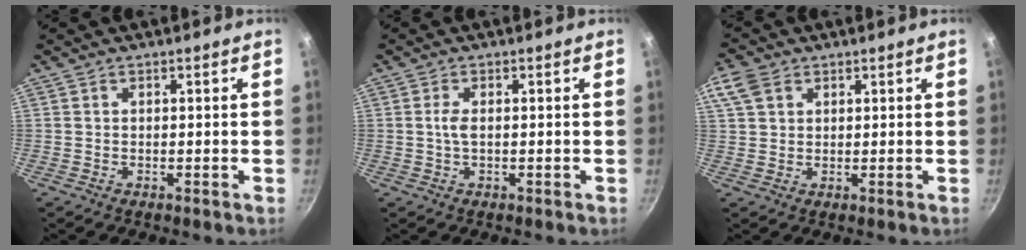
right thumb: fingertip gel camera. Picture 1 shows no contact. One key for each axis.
{"total": 1.9, "fx": 0.0, "fy": 0.7, "fz": 1.8, "tx": -0.045, "ty": 0.002, "tz": -0.001}
{"total": 5.7, "fx": 2.6, "fy": 4.0, "fz": 3.0, "tx": -0.056, "ty": 0.003, "tz": 0.048}